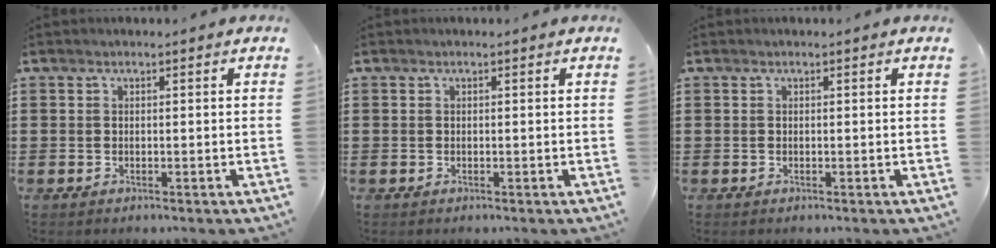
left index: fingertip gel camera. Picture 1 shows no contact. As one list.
[{"total": 0.0}, {"total": 0.0}]